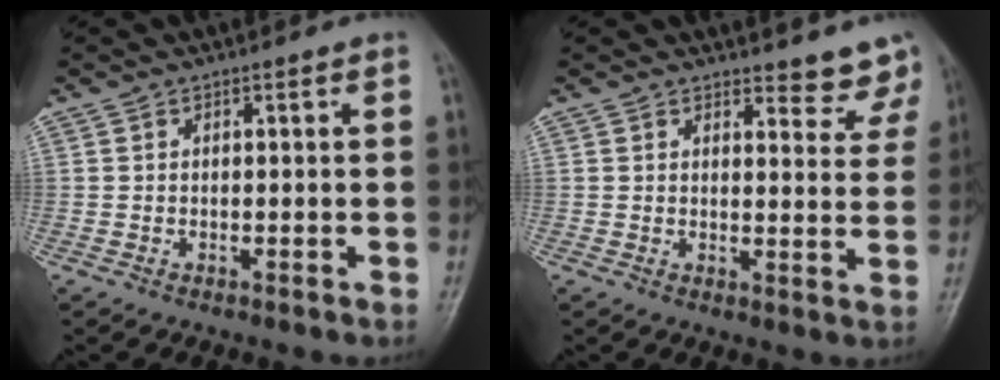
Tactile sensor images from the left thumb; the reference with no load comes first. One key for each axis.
{"total": 6.4, "fx": 6.0, "fy": 2.1, "fz": 0.9, "tx": 0.022, "ty": -0.042, "tz": 0.053}